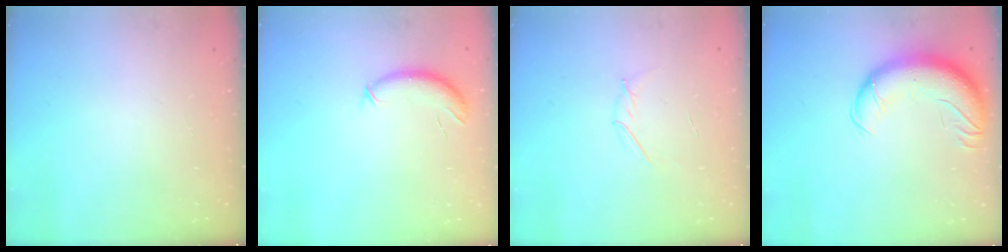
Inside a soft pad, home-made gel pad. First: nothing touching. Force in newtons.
{"total": 8.4, "press": 8.3, "slide": 1.3}
{"total": 2.9, "press": 2.8, "slide": 0.9}
{"total": 16.6, "press": 16.1, "slide": 4.1}